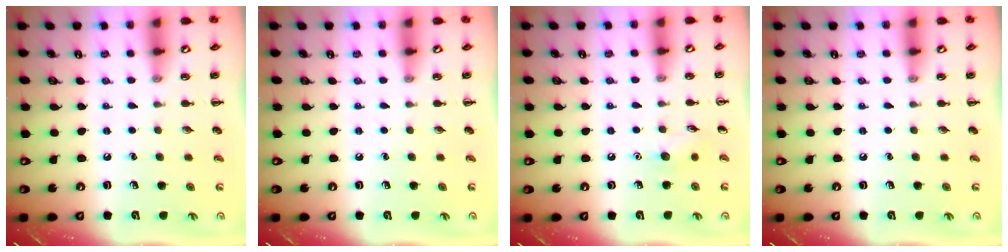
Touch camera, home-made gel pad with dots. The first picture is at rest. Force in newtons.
{"total": 0.0}
{"total": 6.2, "press": 6.0, "slide": 1.7}
{"total": 0.0}